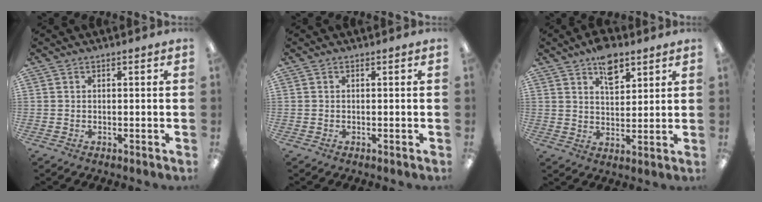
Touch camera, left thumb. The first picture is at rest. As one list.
[{"total": 0.0}, {"total": 8.1, "force": [5.5, 4.2, 4.2], "torque": [-0.057, -0.025, 0.095]}]